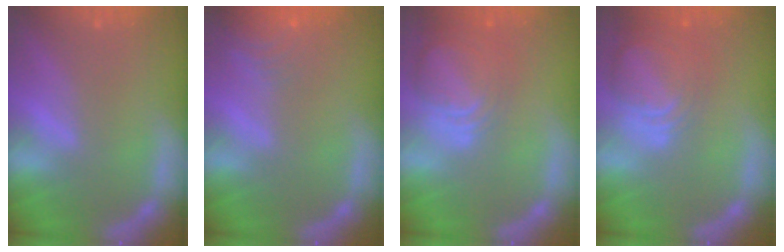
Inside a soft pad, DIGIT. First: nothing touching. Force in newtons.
{"total": 6.5}
{"total": 7.0}
{"total": 7.0}